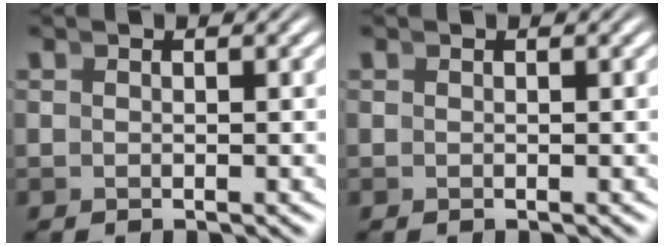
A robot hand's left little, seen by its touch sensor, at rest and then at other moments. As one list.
[{"total": 0.0}]